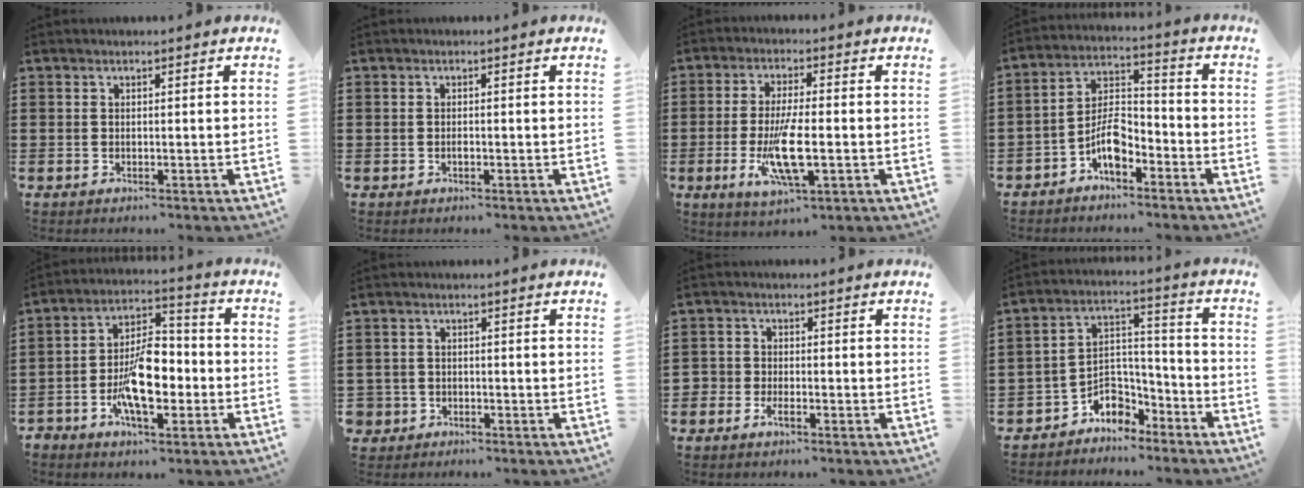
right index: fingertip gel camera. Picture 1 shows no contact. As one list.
[{"total": 0.8, "force": [-0.2, 0.4, 0.6], "torque": [-0.013, -0.002, -0.003]}, {"total": 9.3, "force": [-2.3, 2.7, 8.6], "torque": [-0.177, -0.017, -0.040]}, {"total": 6.9, "force": [-4.0, 3.1, 4.6], "torque": [-0.099, 0.011, -0.080]}, {"total": 10.6, "force": [-3.4, 5.1, 8.7], "torque": [-0.188, 0.000, -0.065]}, {"total": 2.1, "force": [-1.4, 1.5, 0.1], "torque": [-0.014, -0.001, -0.036]}, {"total": 2.2, "force": [-1.5, 1.4, 0.8], "torque": [-0.028, 0.001, -0.033]}, {"total": 5.3, "force": [-4.1, 3.2, 1.0], "torque": [-0.031, 0.007, -0.086]}]